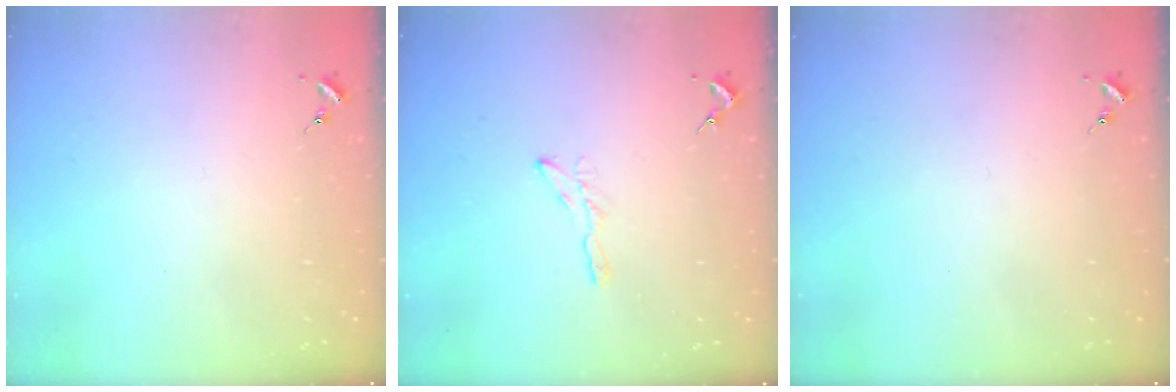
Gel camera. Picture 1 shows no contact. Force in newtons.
{"total": 4.2, "press": 4.2, "slide": 0.5}
{"total": 0.0}